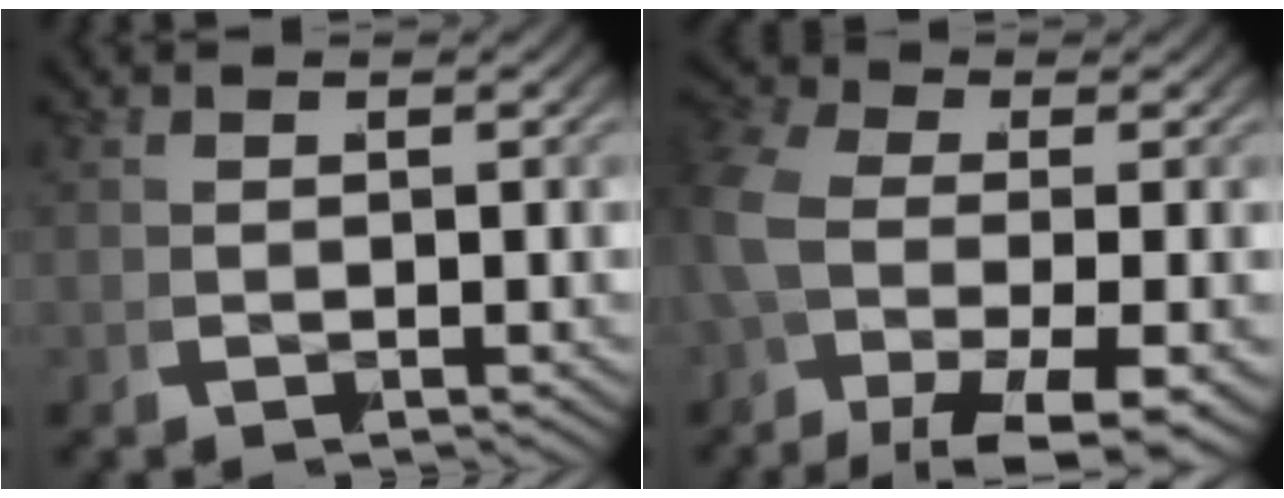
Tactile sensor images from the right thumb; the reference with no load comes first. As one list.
[{"total": 6.7, "force": [-2.6, 3.4, 5.2], "torque": [-0.120, -0.028, -0.028]}]